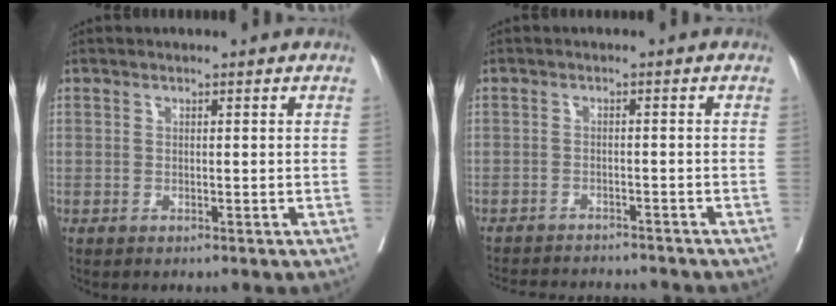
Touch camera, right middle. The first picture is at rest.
{"total": 10.1, "force": [-9.7, 0.7, 2.7], "torque": [-0.042, -0.007, -0.137]}